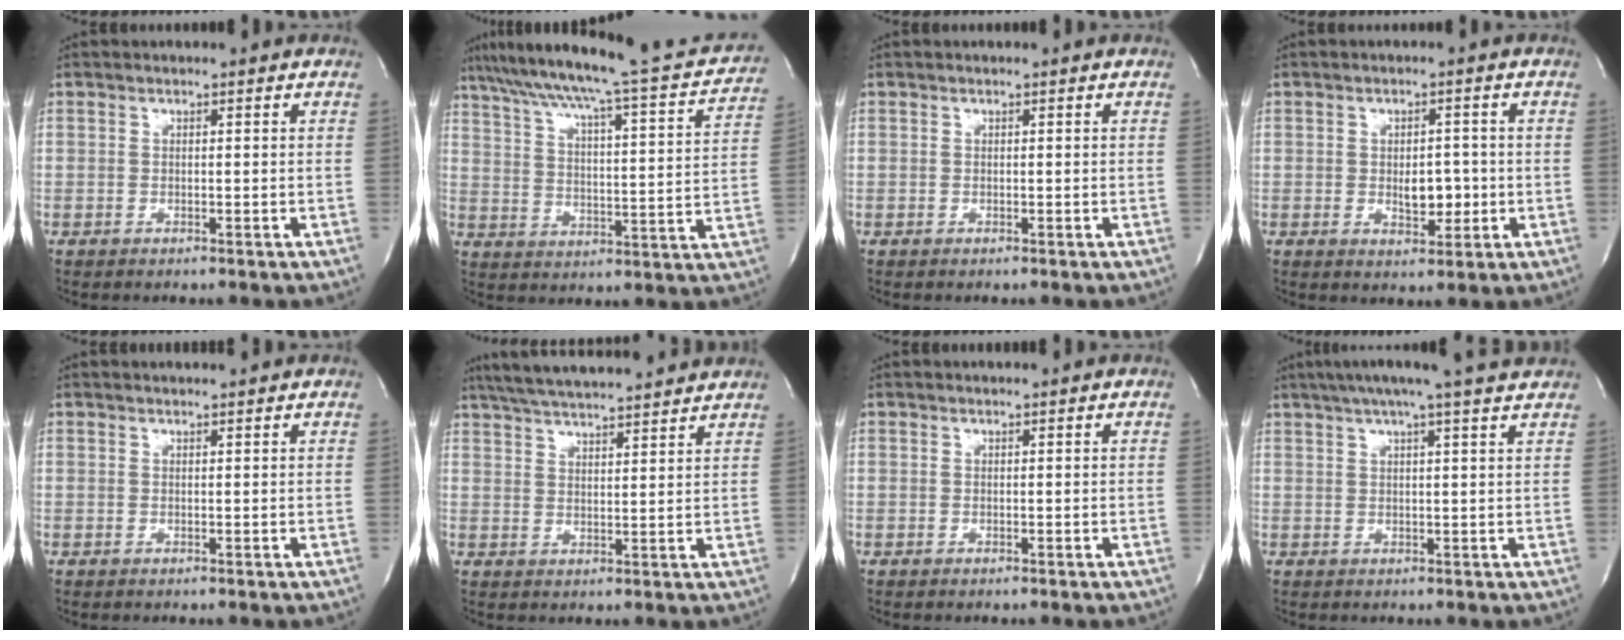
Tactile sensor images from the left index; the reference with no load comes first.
{"total": 25.7, "force": [22.8, 2.1, 11.8], "torque": [-0.191, -0.016, 0.302]}
{"total": 0.0}
{"total": 4.0, "force": [-0.5, 2.2, 3.3], "torque": [-0.047, -0.001, 0.000]}
{"total": 2.3, "force": [2.2, -0.1, 0.5], "torque": [-0.007, 0.012, 0.031]}
{"total": 15.6, "force": [14.1, 1.3, 6.4], "torque": [-0.118, 0.033, 0.209]}
{"total": 0.6, "force": [0.6, -0.1, 0.2], "torque": [-0.001, 0.007, 0.013]}
{"total": 11.9, "force": [10.3, -0.8, 6.0], "torque": [-0.102, 0.020, 0.127]}